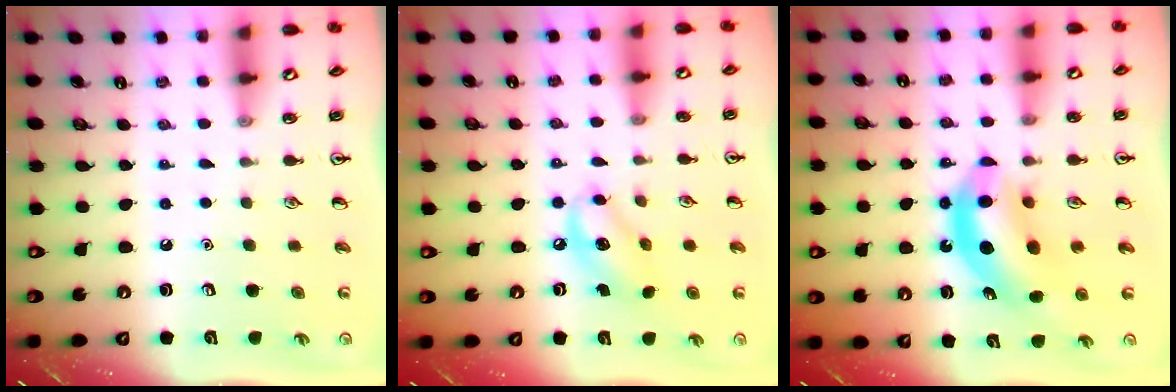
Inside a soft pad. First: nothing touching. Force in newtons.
{"total": 8.1, "press": 8.0, "slide": 1.6}
{"total": 11.0, "press": 10.5, "slide": 3.4}